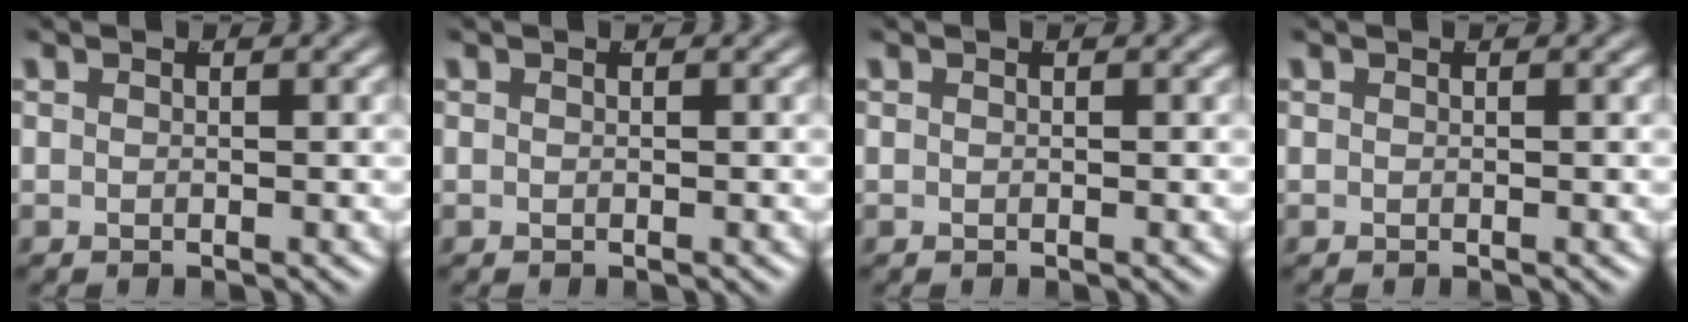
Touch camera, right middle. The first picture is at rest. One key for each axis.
{"total": 0.0}
{"total": 0.0}
{"total": 0.0}